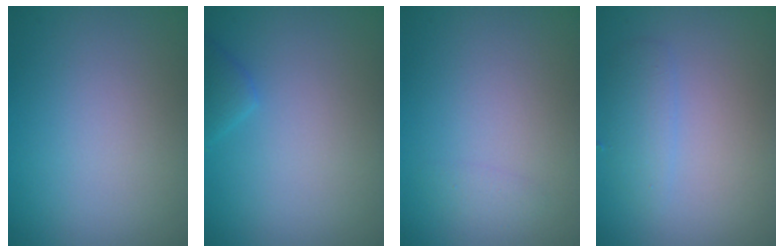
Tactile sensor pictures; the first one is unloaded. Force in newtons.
{"total": 1.3, "press": 1.3, "slide": 0.1}
{"total": 0.7, "press": 0.7, "slide": 0.0}
{"total": 1.7, "press": 1.7, "slide": 0.2}